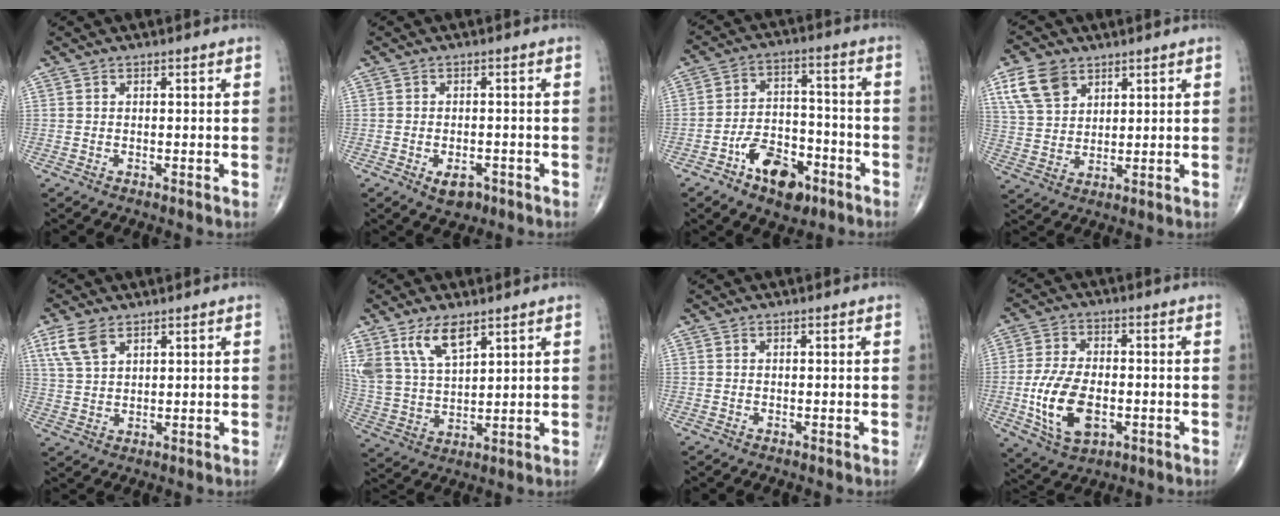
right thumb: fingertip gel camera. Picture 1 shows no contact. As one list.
[{"total": 3.8, "force": [-1.8, 2.4, 2.4], "torque": [-0.028, 0.005, -0.023]}, {"total": 12.4, "force": [-6.8, 6.9, 7.7], "torque": [-0.095, 0.045, -0.110]}, {"total": 8.9, "force": [4.8, 5.8, 4.7], "torque": [-0.080, -0.012, 0.099]}, {"total": 6.1, "force": [3.5, 3.2, 3.9], "torque": [-0.078, -0.007, 0.077]}, {"total": 11.2, "force": [6.8, 5.1, 7.2], "torque": [-0.133, -0.022, 0.146]}, {"total": 0.0}, {"total": 12.6, "force": [-2.7, 7.2, 9.9], "torque": [-0.186, 0.002, -0.042]}]